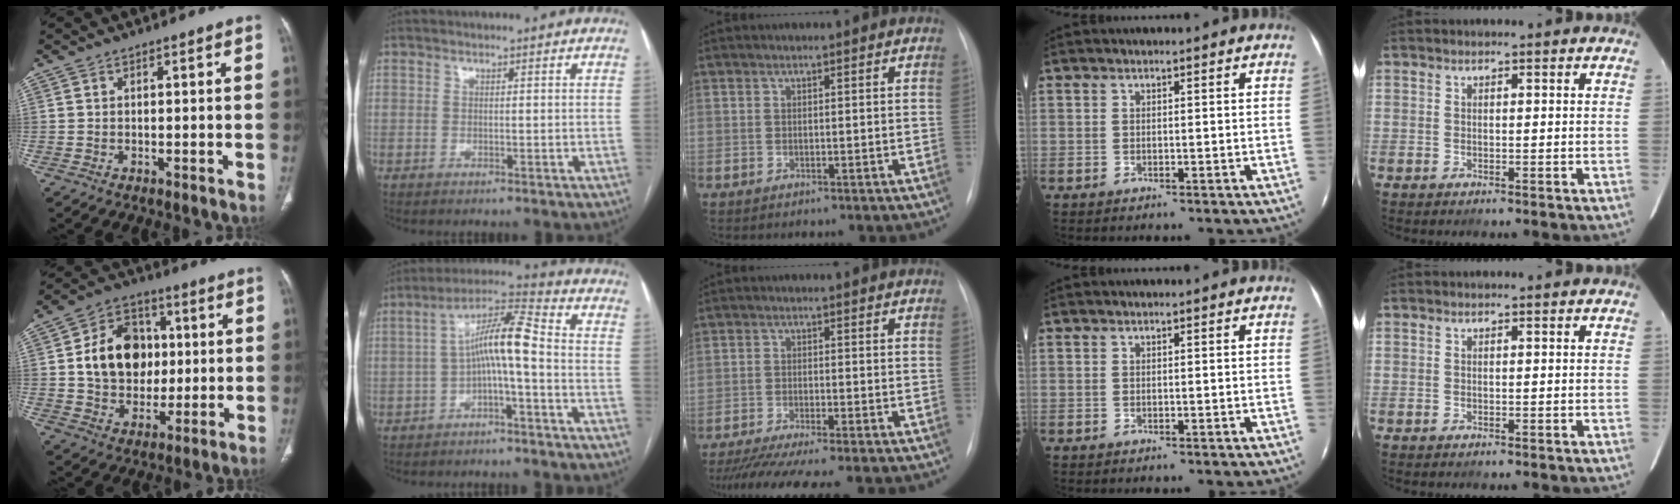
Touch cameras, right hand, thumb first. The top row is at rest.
{"thumb": {"total": 15.6, "force": [1.7, 12.3, 9.4], "torque": [-0.116, 0.010, 0.033]}, "index": {"total": 8.6, "force": [-1.4, 0.7, 8.4], "torque": [-0.150, 0.034, -0.027]}, "middle": {"total": 11.7, "force": [-10.1, -0.5, 5.9], "torque": [-0.071, -0.026, -0.153]}}